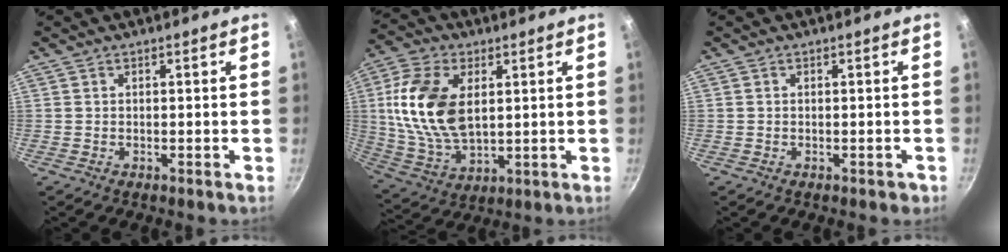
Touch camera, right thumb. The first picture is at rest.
{"total": 16.7, "force": [3.2, 9.8, 13.2], "torque": [-0.244, -0.009, 0.069]}
{"total": 1.0, "force": [-0.5, 0.6, 0.5], "torque": [-0.003, 0.007, -0.001]}